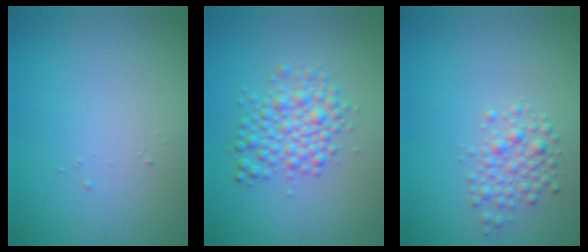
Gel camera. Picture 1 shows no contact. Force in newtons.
{"total": 3.6, "press": 3.6, "slide": 0.1}
{"total": 2.2, "press": 2.2, "slide": 0.1}